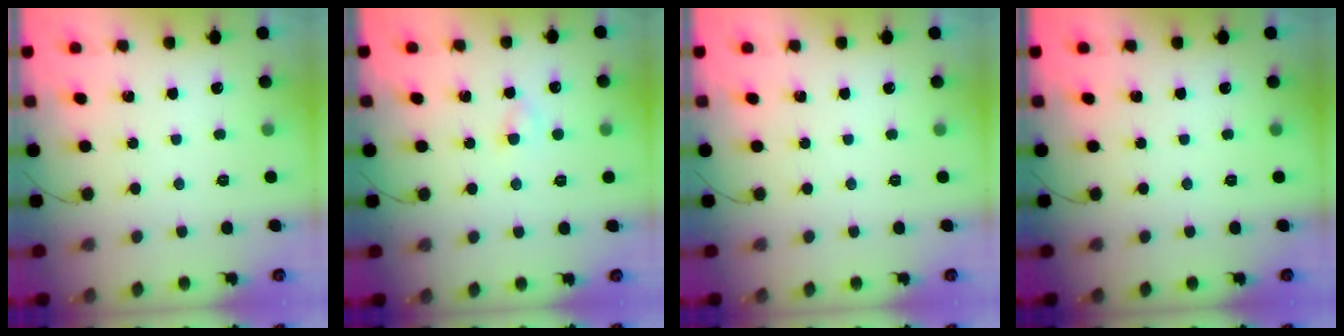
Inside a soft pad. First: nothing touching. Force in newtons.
{"total": 1.3, "press": 1.1, "slide": 0.7}
{"total": 0.0}
{"total": 0.0}